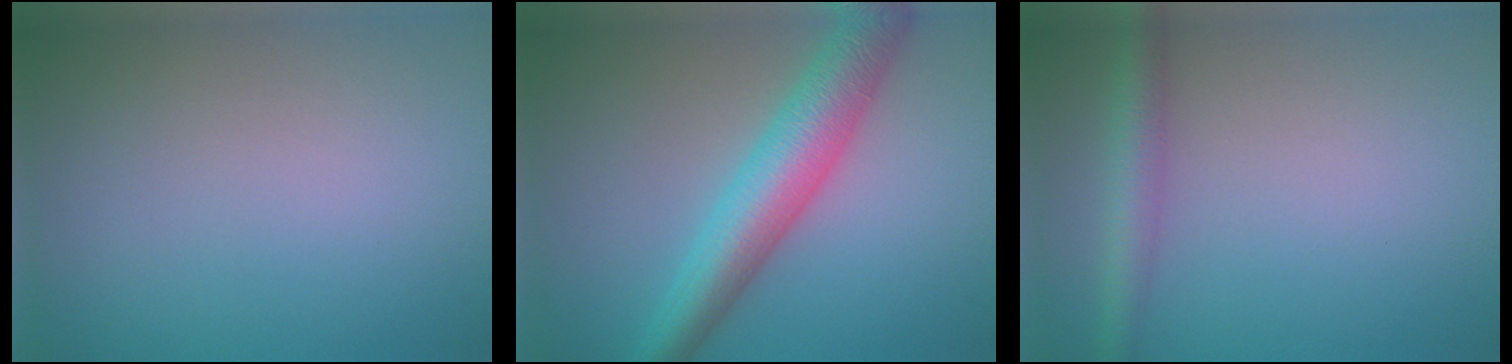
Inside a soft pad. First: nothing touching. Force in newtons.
{"total": 6.4, "press": 6.3, "slide": 0.1}
{"total": 2.9, "press": 2.9, "slide": 0.1}